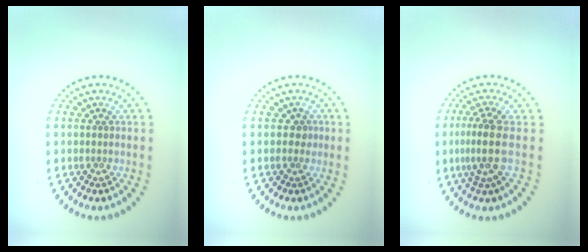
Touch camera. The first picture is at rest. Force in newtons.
{"total": 1.0, "press": 0.8, "slide": 0.6}
{"total": 3.0, "press": 2.3, "slide": 1.9}